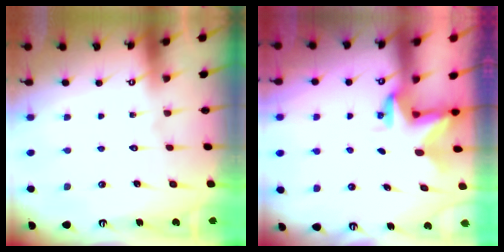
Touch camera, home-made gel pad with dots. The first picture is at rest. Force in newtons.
{"total": 2.8, "press": 2.8, "slide": 0.2}